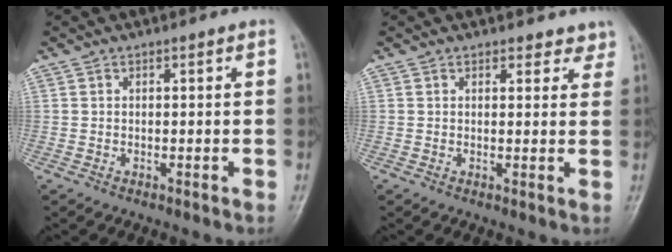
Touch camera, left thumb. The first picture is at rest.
{"total": 3.2, "force": [2.6, 1.7, 0.3], "torque": [0.029, -0.013, 0.018]}